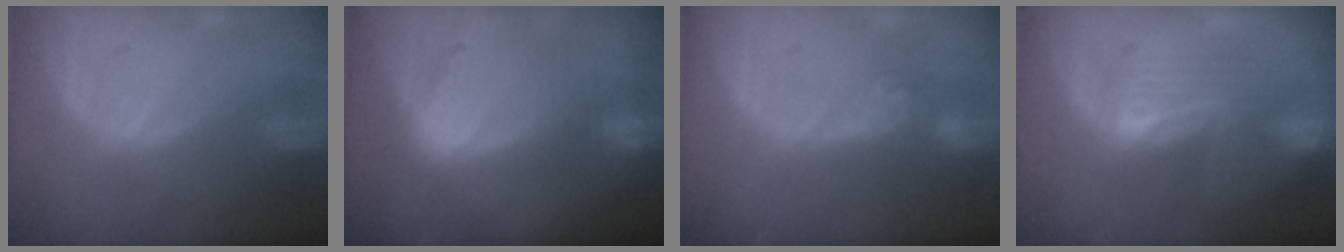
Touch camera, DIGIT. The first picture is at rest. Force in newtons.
{"total": 9.3, "press": 8.2, "slide": 4.5}
{"total": 4.6, "press": 4.3, "slide": 1.7}
{"total": 7.6, "press": 7.1, "slide": 2.8}